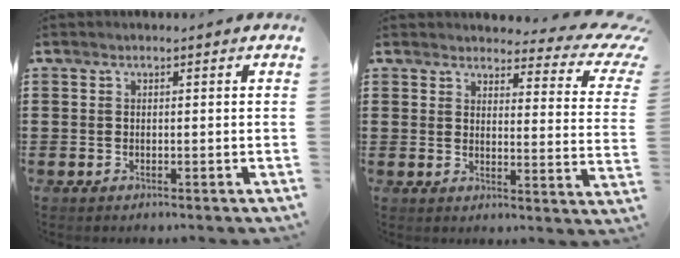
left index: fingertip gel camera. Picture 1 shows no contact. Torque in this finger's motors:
{"motor_torque": [2.14, 0.00, 0.52, 0.07]}